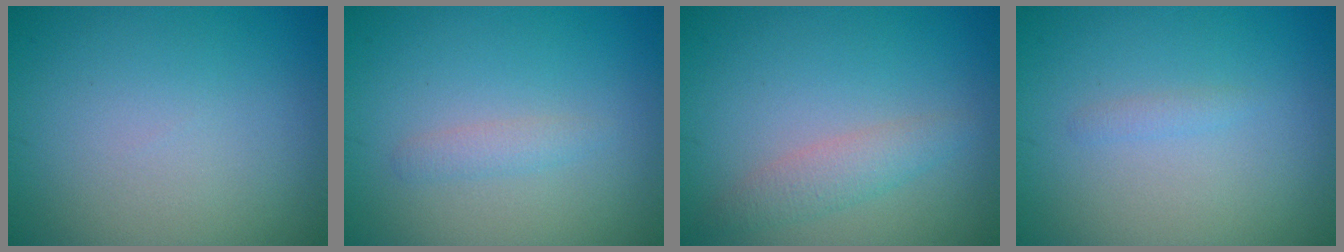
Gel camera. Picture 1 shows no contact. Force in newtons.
{"total": 1.1, "press": 1.1, "slide": 0.0}
{"total": 2.0, "press": 2.0, "slide": 0.1}
{"total": 0.6, "press": 0.6, "slide": 0.1}